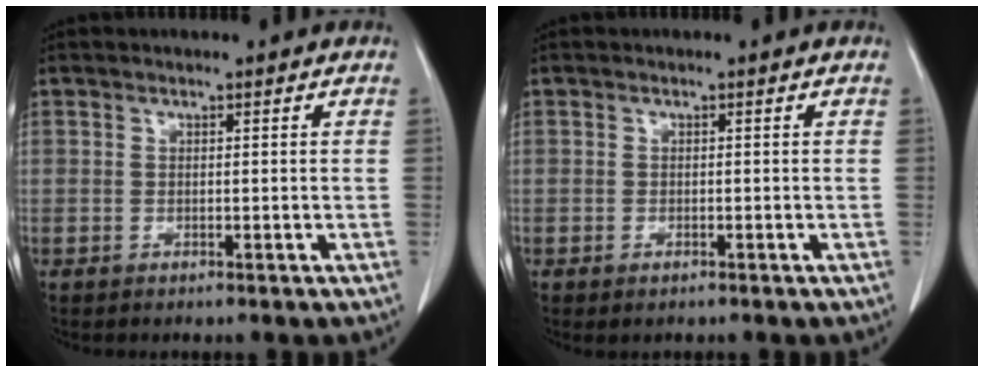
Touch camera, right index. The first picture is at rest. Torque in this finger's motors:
{"motor_torque": [0.19, -0.15, -0.05, 0.01]}